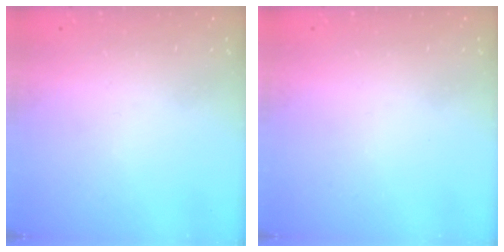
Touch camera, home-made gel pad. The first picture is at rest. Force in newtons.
{"total": 0.0}